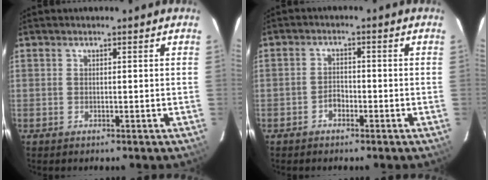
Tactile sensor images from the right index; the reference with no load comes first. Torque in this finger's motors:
{"motor_torque": [0.24, 0.09, 0.09, 0.02]}